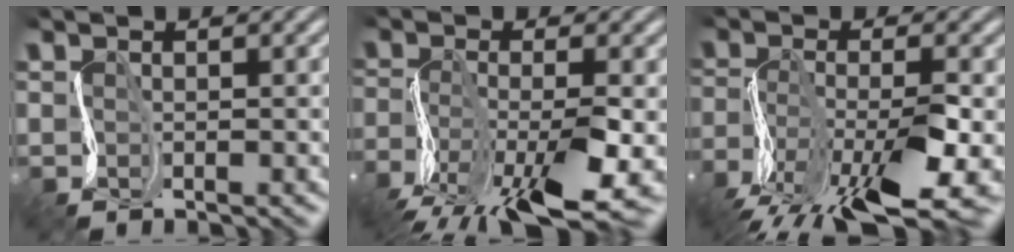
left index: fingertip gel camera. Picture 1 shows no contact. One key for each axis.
{"total": 10.3, "fx": -5.5, "fy": 3.0, "fz": 8.2, "tx": -0.166, "ty": -0.019, "tz": -0.103}
{"total": 11.4, "fx": -6.4, "fy": 3.4, "fz": 8.8, "tx": -0.177, "ty": -0.017, "tz": -0.118}